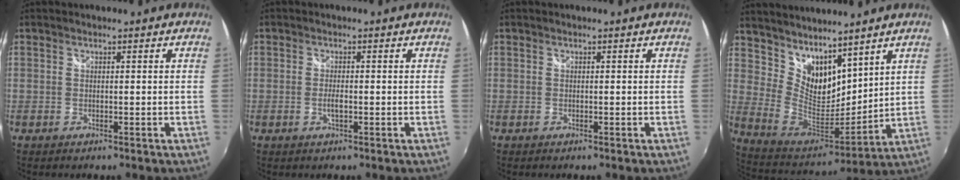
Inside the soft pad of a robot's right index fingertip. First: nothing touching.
{"total": 1.9, "force": [-0.5, 0.6, 1.7], "torque": [-0.034, -0.002, -0.009]}
{"total": 0.0}
{"total": 14.3, "force": [10.8, 6.9, 6.5], "torque": [-0.130, 0.001, 0.215]}